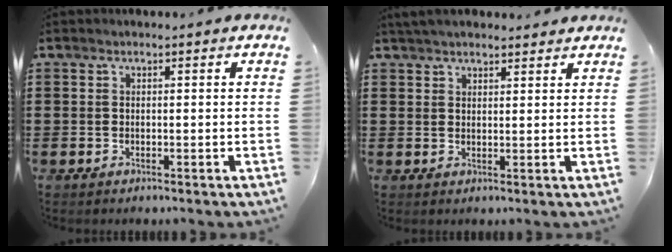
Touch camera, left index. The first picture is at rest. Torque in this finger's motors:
{"motor_torque": [1.08, -0.29, 0.16, 0.05]}